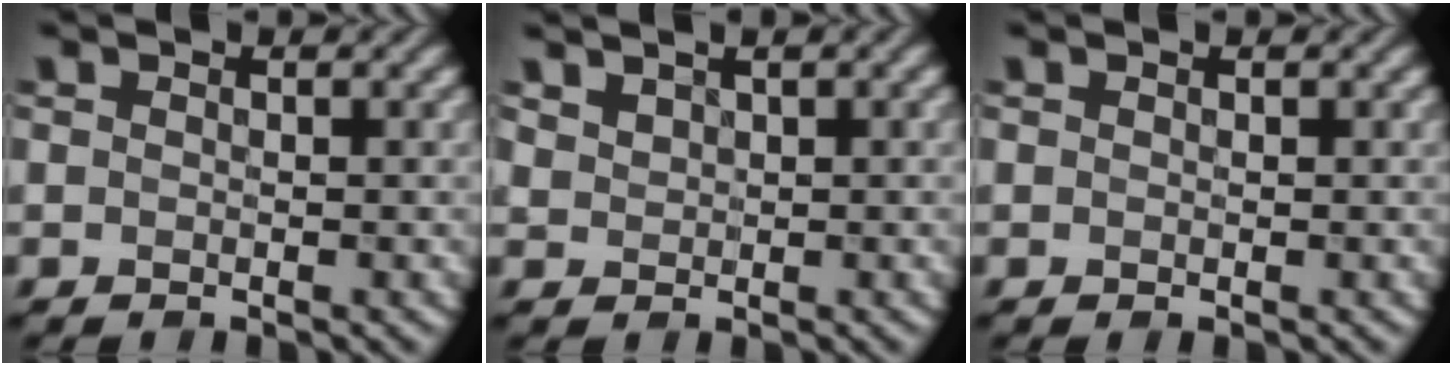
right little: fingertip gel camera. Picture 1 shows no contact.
{"total": 1.9, "force": [1.5, 0.9, 0.8], "torque": [-0.014, 0.011, 0.031]}
{"total": 0.0}